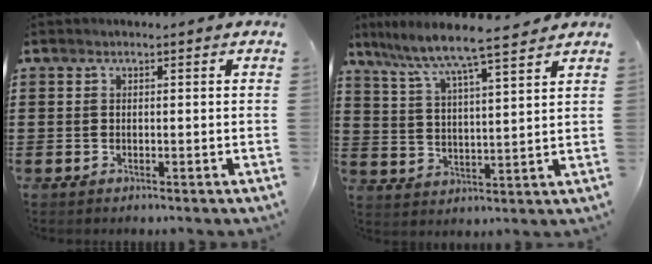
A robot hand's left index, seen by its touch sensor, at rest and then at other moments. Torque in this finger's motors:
{"motor_torque": [2.14, 0.00, 0.43, 0.21]}